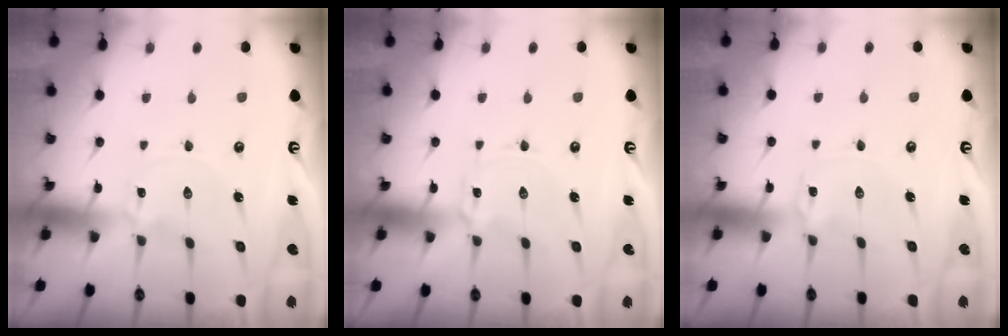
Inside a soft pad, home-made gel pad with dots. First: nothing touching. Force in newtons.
{"total": 1.4, "press": 1.4, "slide": 0.2}
{"total": 1.5, "press": 1.5, "slide": 0.2}